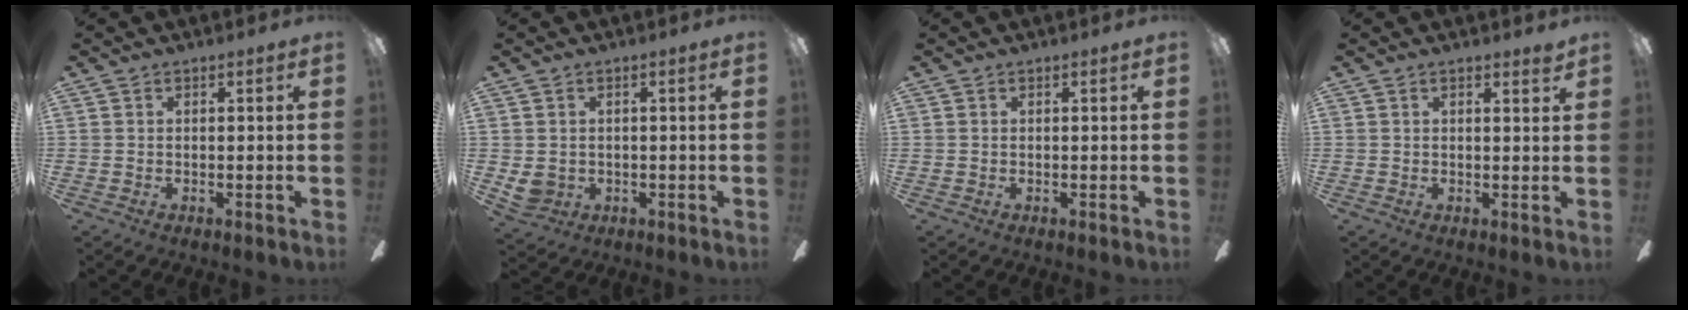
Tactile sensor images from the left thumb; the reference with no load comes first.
{"total": 3.7, "force": [0.5, 3.5, 1.1], "torque": [-0.032, 0.002, 0.012]}
{"total": 0.0}
{"total": 1.4, "force": [1.3, 0.3, 0.5], "torque": [0.006, -0.007, 0.020]}